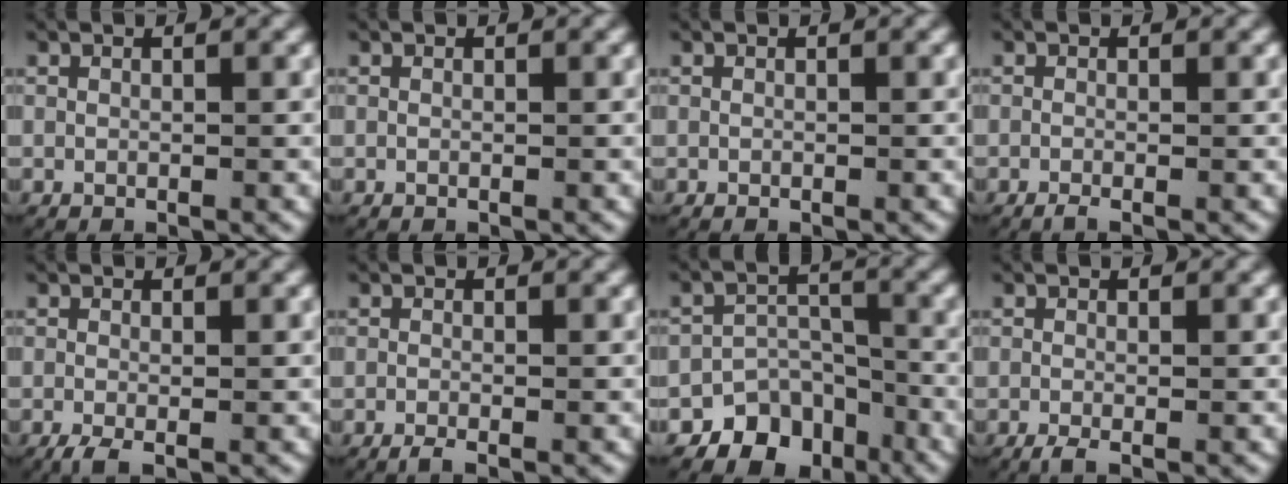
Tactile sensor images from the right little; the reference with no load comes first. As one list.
[{"total": 0.0}, {"total": 0.0}, {"total": 1.0, "force": [-0.8, 0.1, 0.7], "torque": [-0.014, -0.005, -0.013]}, {"total": 1.8, "force": [-1.1, 0.6, 1.3], "torque": [-0.030, -0.011, -0.015]}, {"total": 1.2, "force": [-1.0, 0.1, 0.7], "torque": [-0.015, -0.006, -0.016]}, {"total": 10.2, "force": [-6.3, 7.3, 3.2], "torque": [-0.047, -0.013, -0.113]}, {"total": 1.5, "force": [-1.0, 0.3, 1.0], "torque": [-0.022, -0.007, -0.015]}]